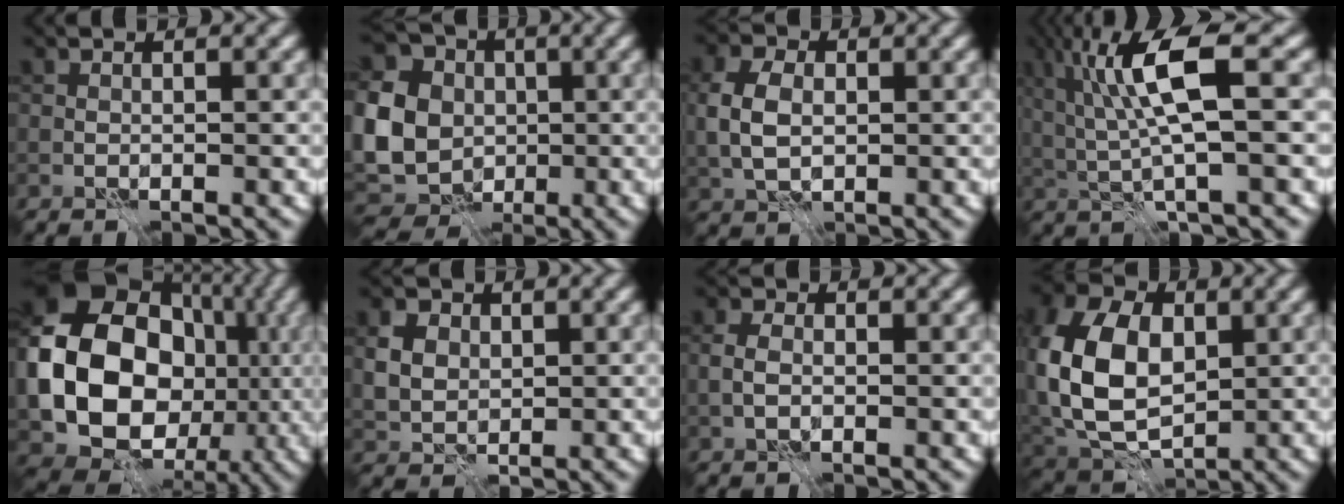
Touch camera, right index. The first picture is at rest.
{"total": 12.4, "force": [0.3, 10.6, 6.3], "torque": [-0.151, -0.002, -0.007]}
{"total": 4.4, "force": [0.2, 3.1, 3.1], "torque": [-0.079, 0.003, 0.006]}
{"total": 7.8, "force": [1.8, 1.5, 7.4], "torque": [-0.151, 0.004, 0.035]}
{"total": 18.2, "force": [-1.2, 14.5, 10.8], "torque": [-0.219, -0.006, -0.023]}
{"total": 4.2, "force": [1.4, 3.3, 2.3], "torque": [-0.057, 0.009, 0.024]}
{"total": 1.9, "force": [-0.3, 1.2, 1.4], "torque": [-0.031, 0.005, -0.010]}
{"total": 11.7, "force": [0.9, 8.1, 8.4], "torque": [-0.192, 0.011, 0.007]}